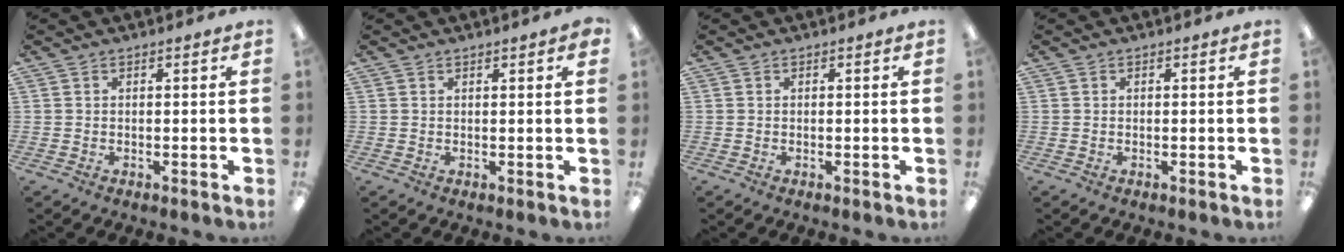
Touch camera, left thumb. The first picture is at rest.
{"total": 1.3, "force": [0.9, 0.0, 0.9], "torque": [-0.010, -0.002, 0.014]}
{"total": 0.0}
{"total": 0.0}